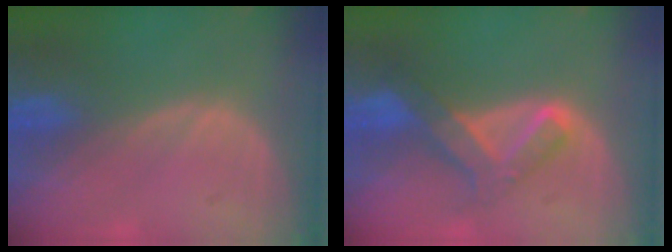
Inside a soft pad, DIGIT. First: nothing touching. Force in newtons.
{"total": 6.5, "press": 5.9, "slide": 2.6}